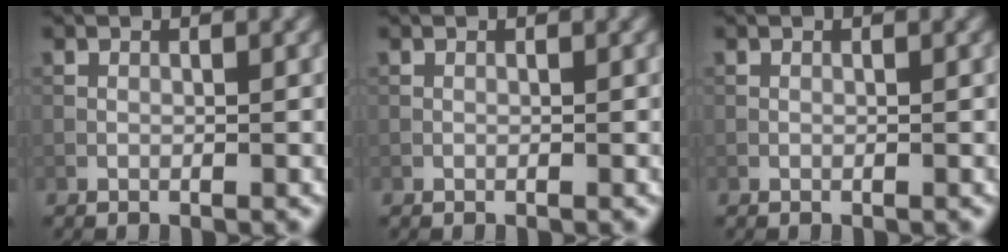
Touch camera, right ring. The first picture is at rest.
{"total": 0.0}
{"total": 0.0}